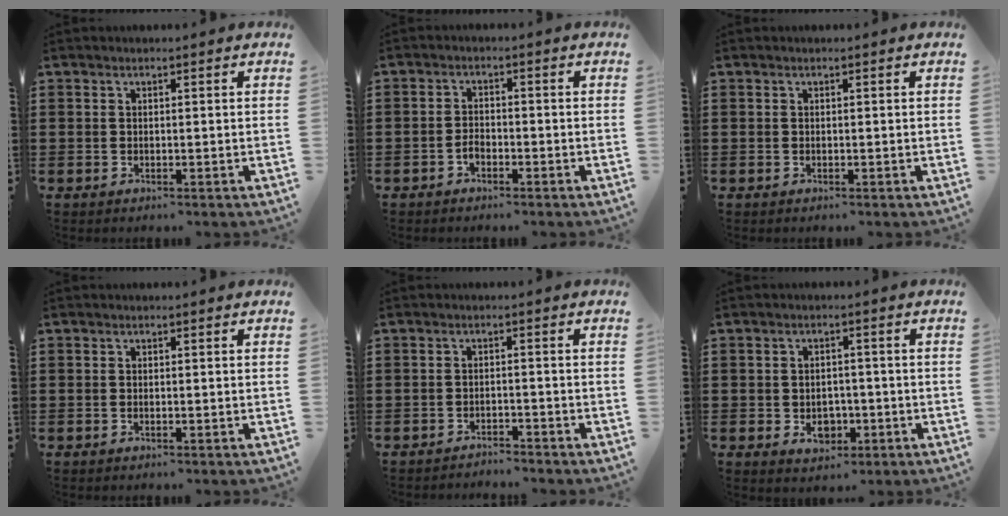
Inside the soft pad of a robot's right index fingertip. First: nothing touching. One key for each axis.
{"total": 1.9, "fx": -1.2, "fy": 1.1, "fz": 1.0, "tx": -0.024, "ty": 0.003, "tz": -0.024}
{"total": 0.0}
{"total": 0.0}
{"total": 2.0, "fx": -2.0, "fy": 0.1, "fz": -0.2, "tx": -0.003, "ty": 0.004, "tz": -0.043}
{"total": 3.8, "fx": -1.1, "fy": 2.8, "fz": 2.4, "tx": -0.040, "ty": 0.000, "tz": -0.022}